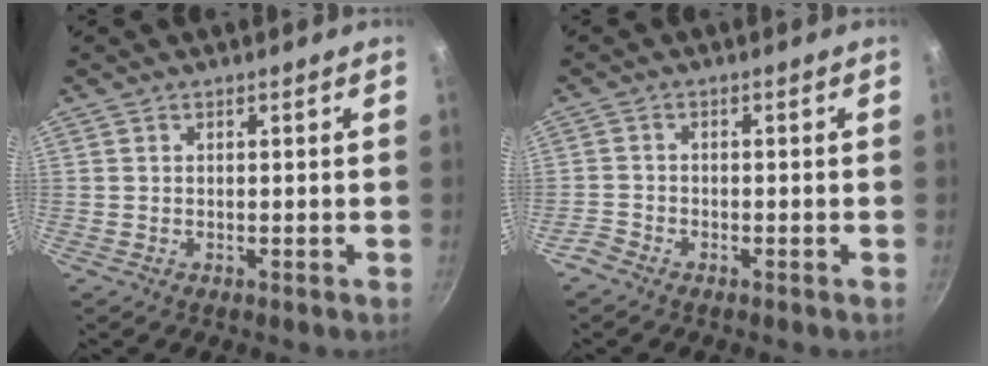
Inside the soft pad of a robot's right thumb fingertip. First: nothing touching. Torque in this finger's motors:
{"motor_torque": [-0.45, 0.21, -0.20, 0.45, 0.00]}